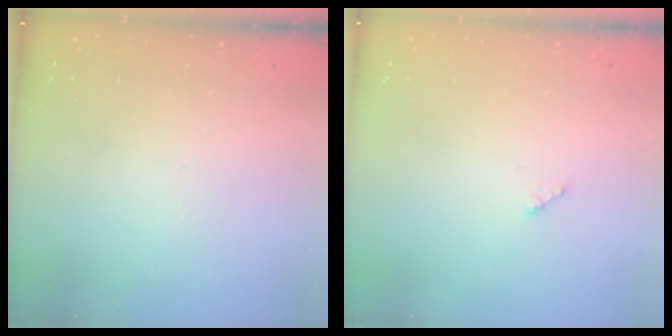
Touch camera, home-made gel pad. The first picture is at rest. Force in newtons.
{"total": 2.9, "press": 2.9, "slide": 0.4}